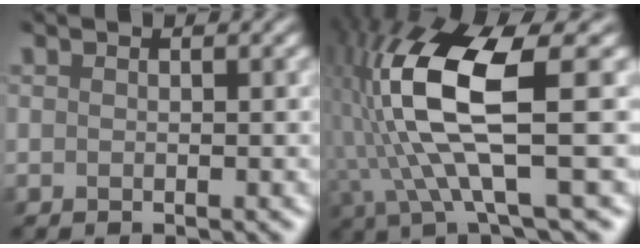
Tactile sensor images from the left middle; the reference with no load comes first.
{"total": 9.6, "force": [0.8, 2.3, 9.3], "torque": [-0.205, 0.011, 0.021]}